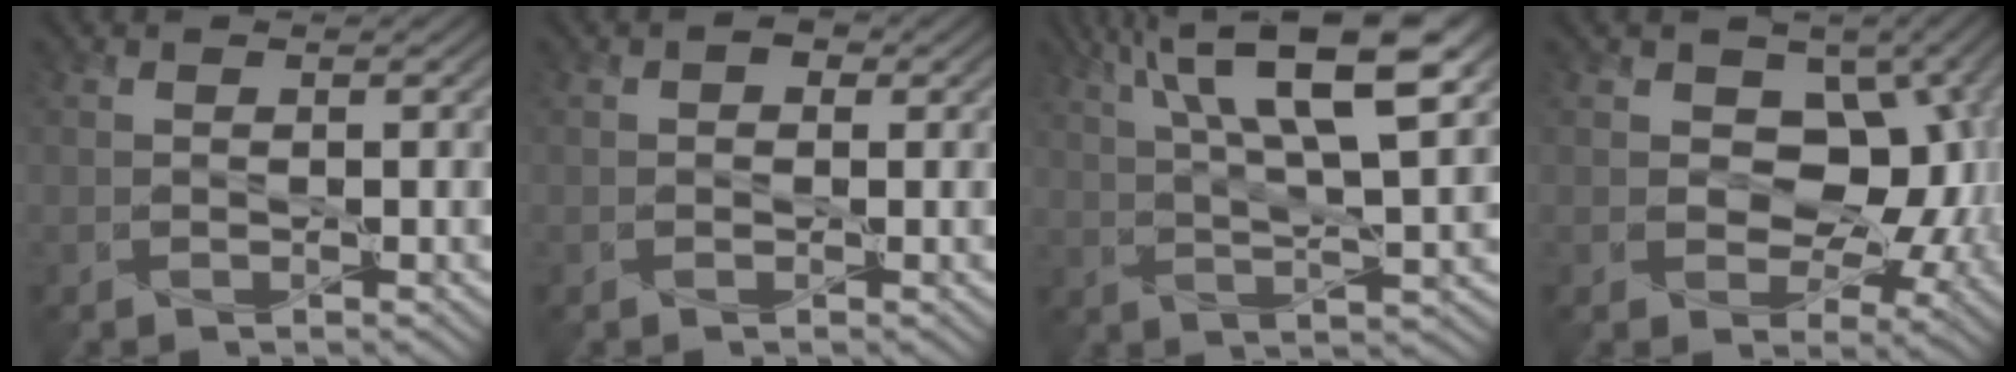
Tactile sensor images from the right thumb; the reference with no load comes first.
{"total": 1.2, "force": [0.2, 1.0, 0.7], "torque": [-0.008, -0.002, -0.005]}
{"total": 14.2, "force": [6.4, 3.7, 12.1], "torque": [-0.212, 0.006, 0.107]}
{"total": 11.1, "force": [1.3, 7.8, 7.7], "torque": [-0.104, -0.002, 0.015]}